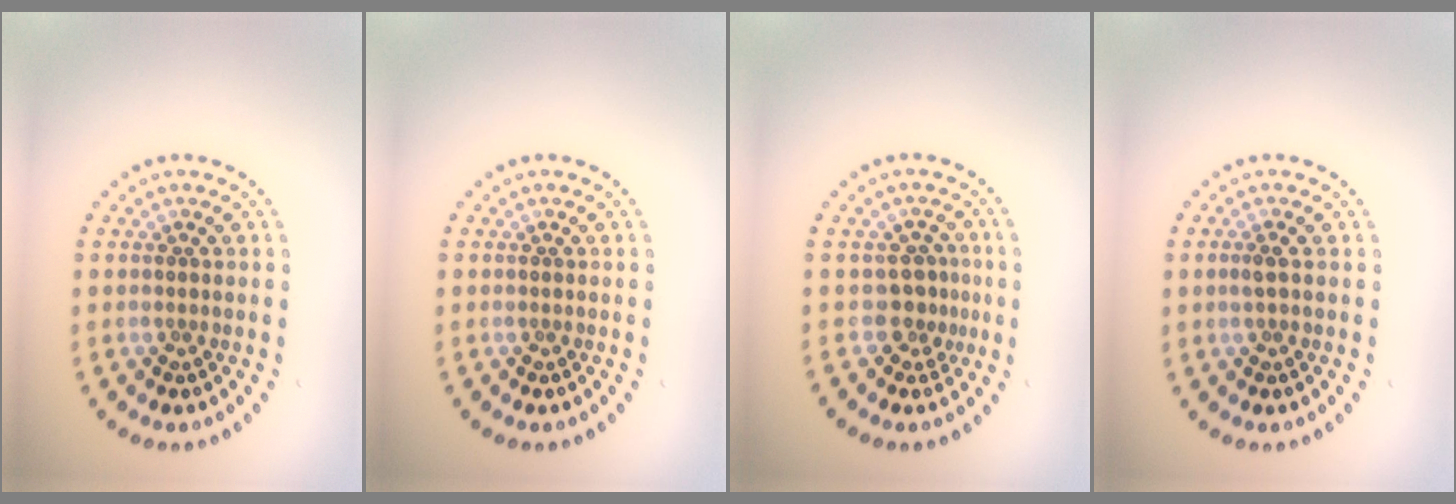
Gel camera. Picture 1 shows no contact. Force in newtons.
{"total": 0.0}
{"total": 2.2, "press": 1.6, "slide": 1.6}
{"total": 0.9, "press": 0.8, "slide": 0.5}